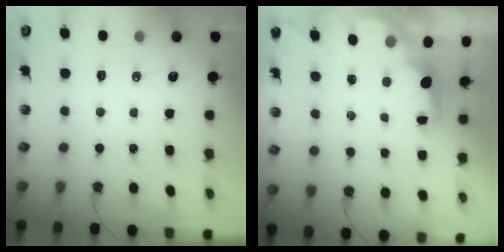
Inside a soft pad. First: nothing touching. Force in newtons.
{"total": 1.8, "press": 1.7, "slide": 0.6}